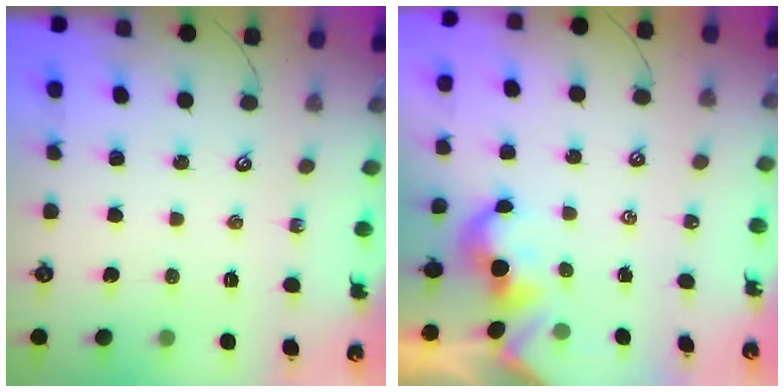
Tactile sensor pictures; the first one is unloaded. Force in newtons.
{"total": 2.0, "press": 1.9, "slide": 0.4}